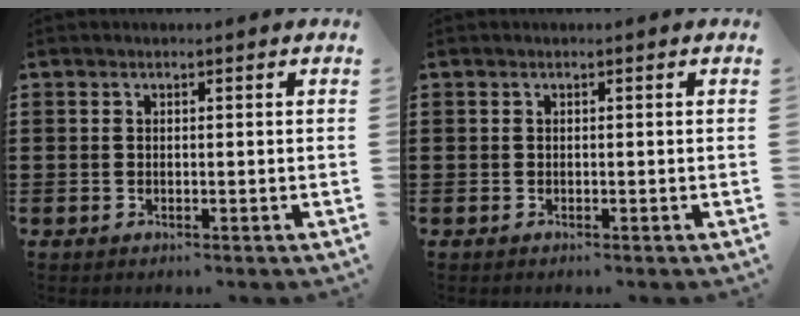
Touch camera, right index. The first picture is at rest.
{"total": 0.0}